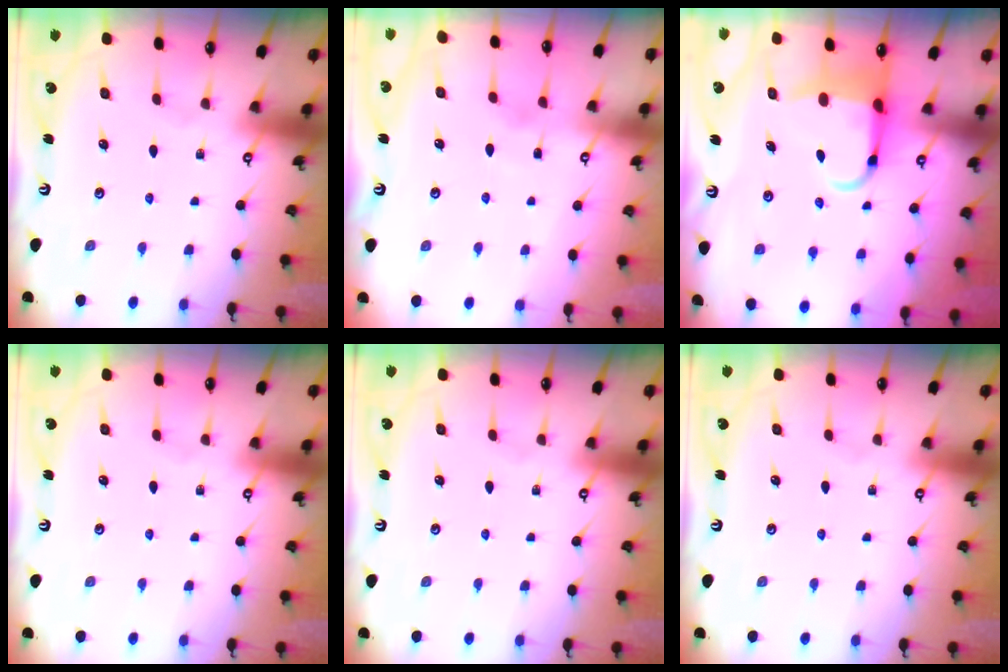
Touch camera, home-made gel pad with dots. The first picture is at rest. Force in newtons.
{"total": 2.6, "press": 2.5, "slide": 0.2}
{"total": 5.6, "press": 5.4, "slide": 1.6}
{"total": 0.0}
{"total": 0.0}
{"total": 0.0}